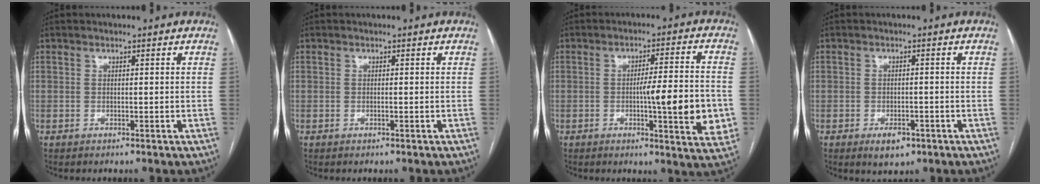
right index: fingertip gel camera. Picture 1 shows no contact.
{"total": 0.0}
{"total": 12.1, "force": [-2.1, 1.1, 11.9], "torque": [-0.162, -0.004, -0.027]}
{"total": 3.6, "force": [-2.0, 2.0, 2.3], "torque": [-0.033, 0.000, -0.021]}